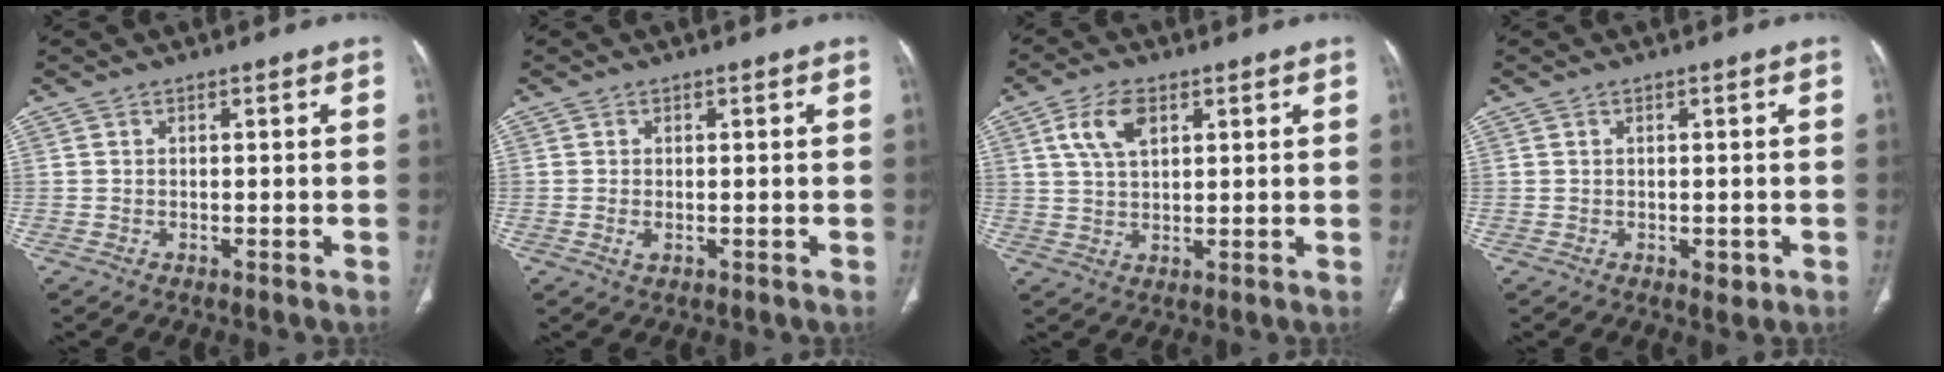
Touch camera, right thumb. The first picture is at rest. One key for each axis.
{"total": 1.3, "fx": -0.3, "fy": 0.7, "fz": 1.0, "tx": -0.023, "ty": -0.004, "tz": -0.004}
{"total": 6.8, "fx": 2.8, "fy": 3.7, "fz": 5.0, "tx": -0.093, "ty": -0.003, "tz": 0.055}
{"total": 1.7, "fx": -0.5, "fy": 1.0, "fz": 1.3, "tx": -0.009, "ty": -0.002, "tz": -0.003}